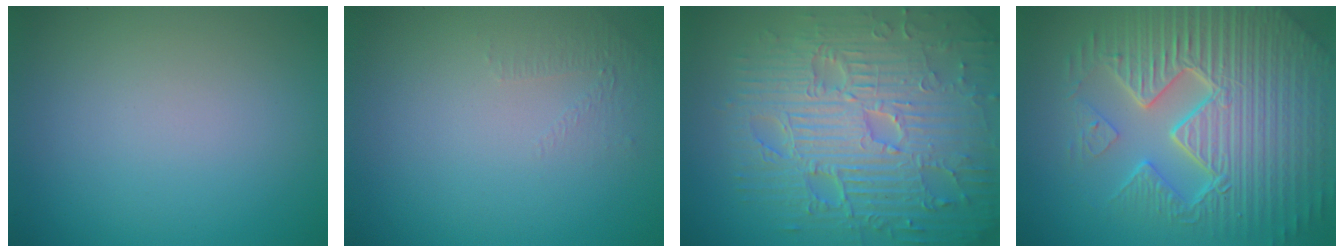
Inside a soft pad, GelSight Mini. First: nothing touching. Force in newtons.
{"total": 0.9, "press": 0.4, "slide": 0.8}
{"total": 11.7, "press": 7.6, "slide": 8.8}
{"total": 10.9, "press": 7.1, "slide": 8.3}